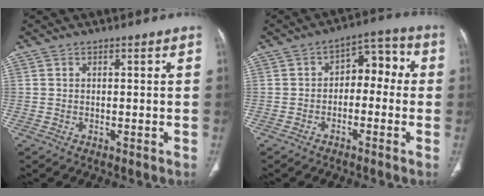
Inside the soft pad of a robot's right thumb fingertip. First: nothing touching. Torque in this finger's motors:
{"motor_torque": [0.20, -0.28, -0.04, -0.09, 0.01]}